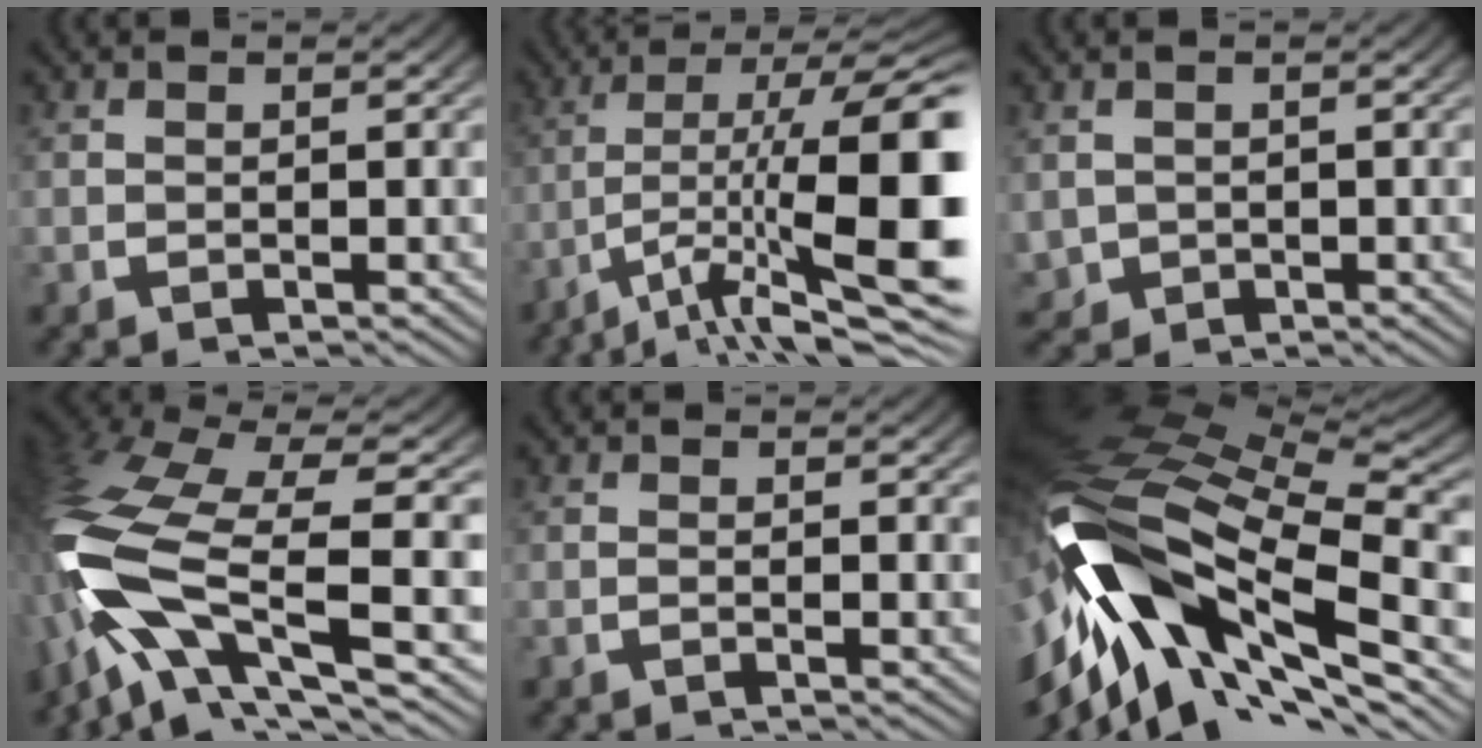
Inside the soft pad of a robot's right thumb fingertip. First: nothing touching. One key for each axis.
{"total": 13.1, "fx": -2.3, "fy": 5.3, "fz": 11.7, "tx": -0.177, "ty": -0.026, "tz": -0.020}
{"total": 2.7, "fx": -0.4, "fy": 2.5, "fz": 1.0, "tx": -0.034, "ty": -0.022, "tz": 0.007}
{"total": 13.9, "fx": -1.7, "fy": 7.5, "fz": 11.6, "tx": -0.286, "ty": -0.045, "tz": 0.000}
{"total": 0.6, "fx": -0.2, "fy": -0.1, "fz": 0.5, "tx": -0.011, "ty": -0.004, "tz": -0.005}
{"total": 20.5, "fx": -0.7, "fy": 11.9, "fz": 16.6, "tx": -0.334, "ty": -0.037, "tz": 0.003}